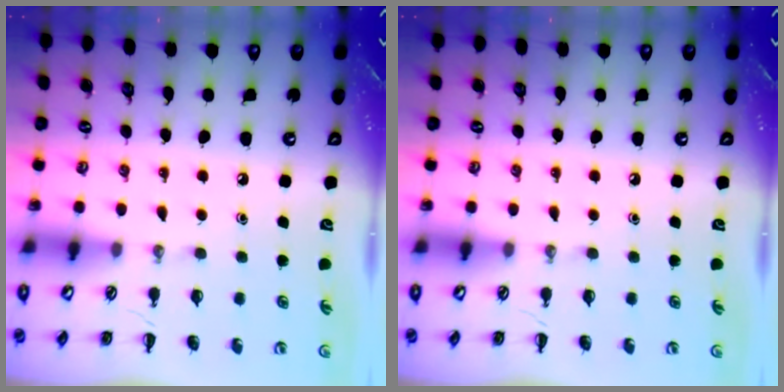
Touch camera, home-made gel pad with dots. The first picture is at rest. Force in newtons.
{"total": 0.0}